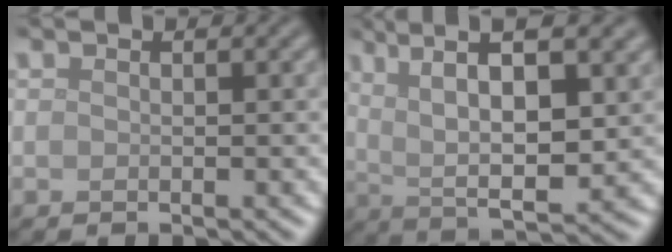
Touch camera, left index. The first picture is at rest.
{"total": 9.3, "force": [3.8, 2.5, 8.1], "torque": [-0.146, 0.006, 0.070]}